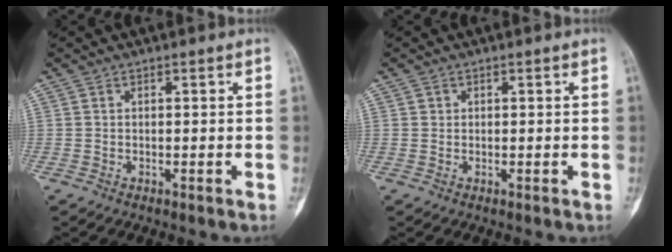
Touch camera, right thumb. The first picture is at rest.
{"total": 0.8, "force": [0.3, 0.7, 0.1], "torque": [0.008, 0.001, 0.004]}